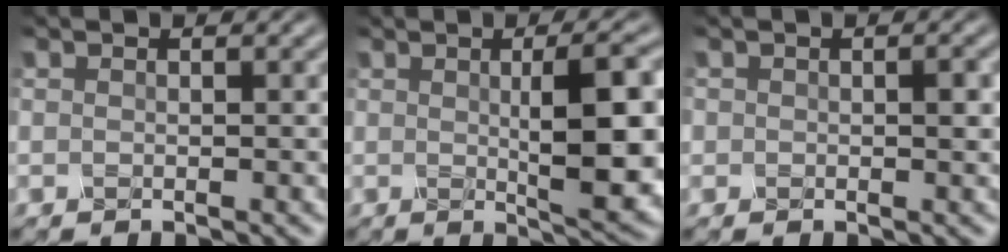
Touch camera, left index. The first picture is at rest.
{"total": 7.5, "force": [0.5, 1.8, 7.3], "torque": [-0.095, 0.002, 0.010]}
{"total": 1.3, "force": [0.1, 0.9, 0.9], "torque": [-0.010, 0.000, -0.001]}